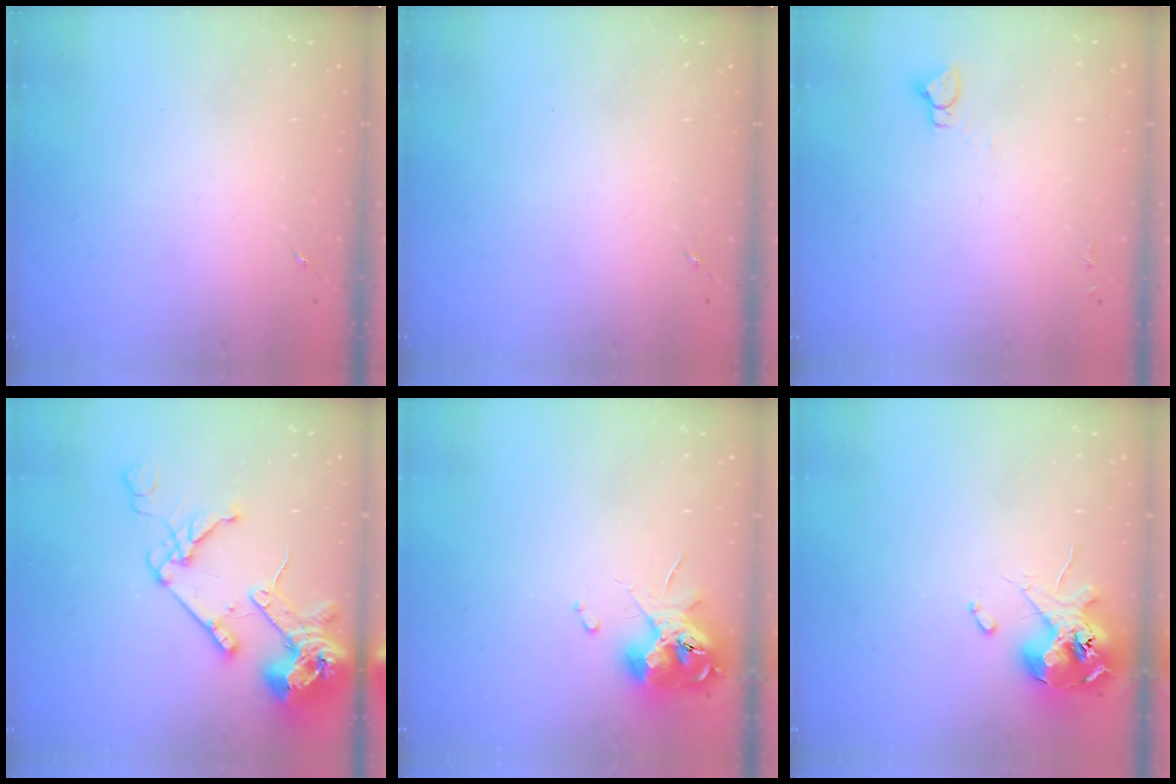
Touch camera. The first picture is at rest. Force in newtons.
{"total": 0.0}
{"total": 3.3, "press": 3.3, "slide": 0.2}
{"total": 18.6, "press": 18.4, "slide": 2.4}
{"total": 11.8, "press": 11.7, "slide": 1.4}
{"total": 12.1, "press": 11.9, "slide": 1.8}